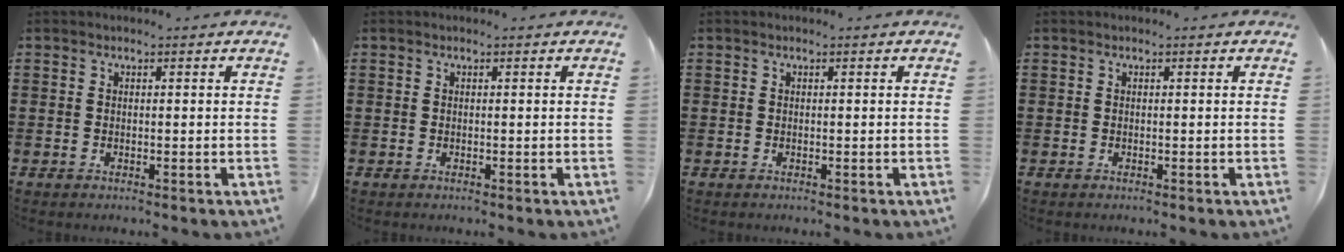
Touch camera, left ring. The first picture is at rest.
{"total": 0.0}
{"total": 0.0}
{"total": 0.0}